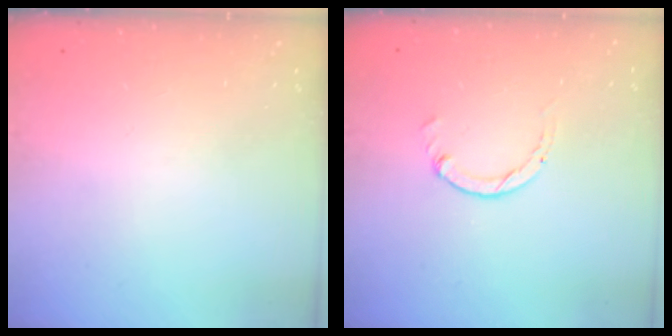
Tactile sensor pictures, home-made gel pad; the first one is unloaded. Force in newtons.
{"total": 0.0}